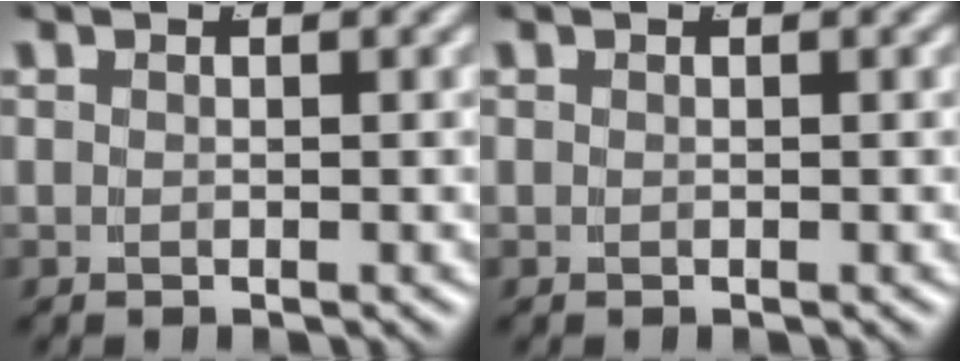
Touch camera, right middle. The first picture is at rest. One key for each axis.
{"total": 0.0}